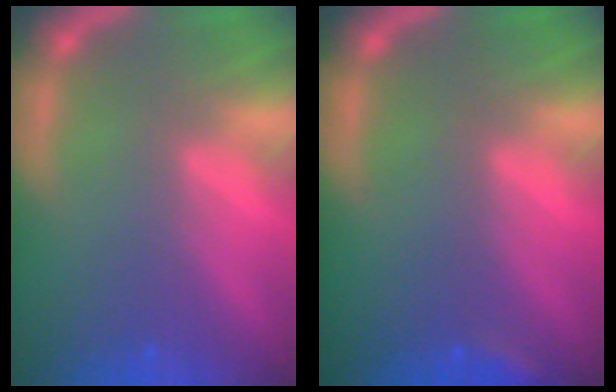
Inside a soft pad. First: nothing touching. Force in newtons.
{"total": 1.4}